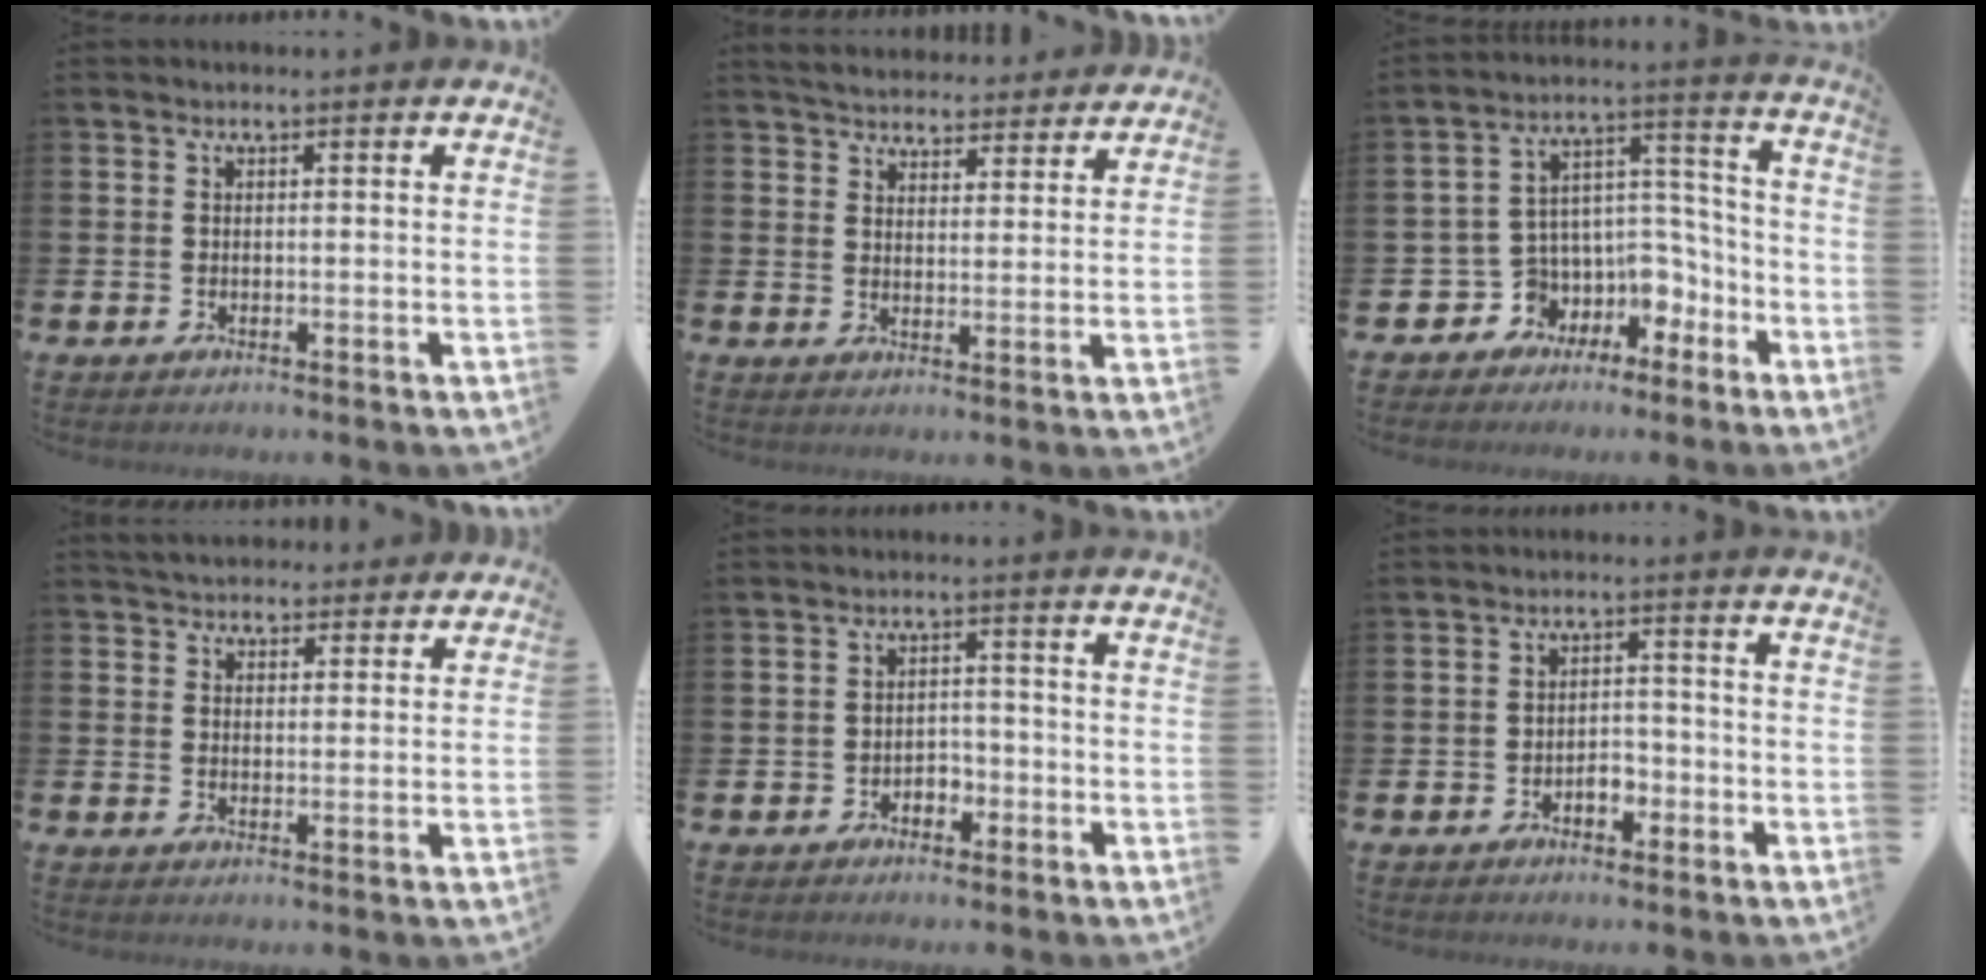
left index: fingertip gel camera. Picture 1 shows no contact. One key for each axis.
{"total": 4.8, "fx": 4.7, "fy": 1.0, "fz": 0.1, "tx": -0.014, "ty": -0.031, "tz": 0.084}
{"total": 6.2, "fx": -2.4, "fy": 5.6, "fz": 1.1, "tx": -0.049, "ty": -0.021, "tz": -0.040}
{"total": 4.4, "fx": 4.3, "fy": 1.1, "fz": 0.0, "tx": -0.009, "ty": -0.020, "tz": 0.078}
{"total": 1.9, "fx": -1.4, "fy": 1.2, "fz": 0.5, "tx": -0.021, "ty": 0.007, "tz": -0.029}
{"total": 2.5, "fx": -1.4, "fy": 1.5, "fz": 1.4, "tx": -0.027, "ty": 0.005, "tz": -0.031}